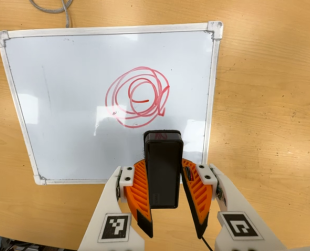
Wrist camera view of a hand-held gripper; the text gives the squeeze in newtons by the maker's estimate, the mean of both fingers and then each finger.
{"total": 7.2, "left": 5.4, "right": 9.0}